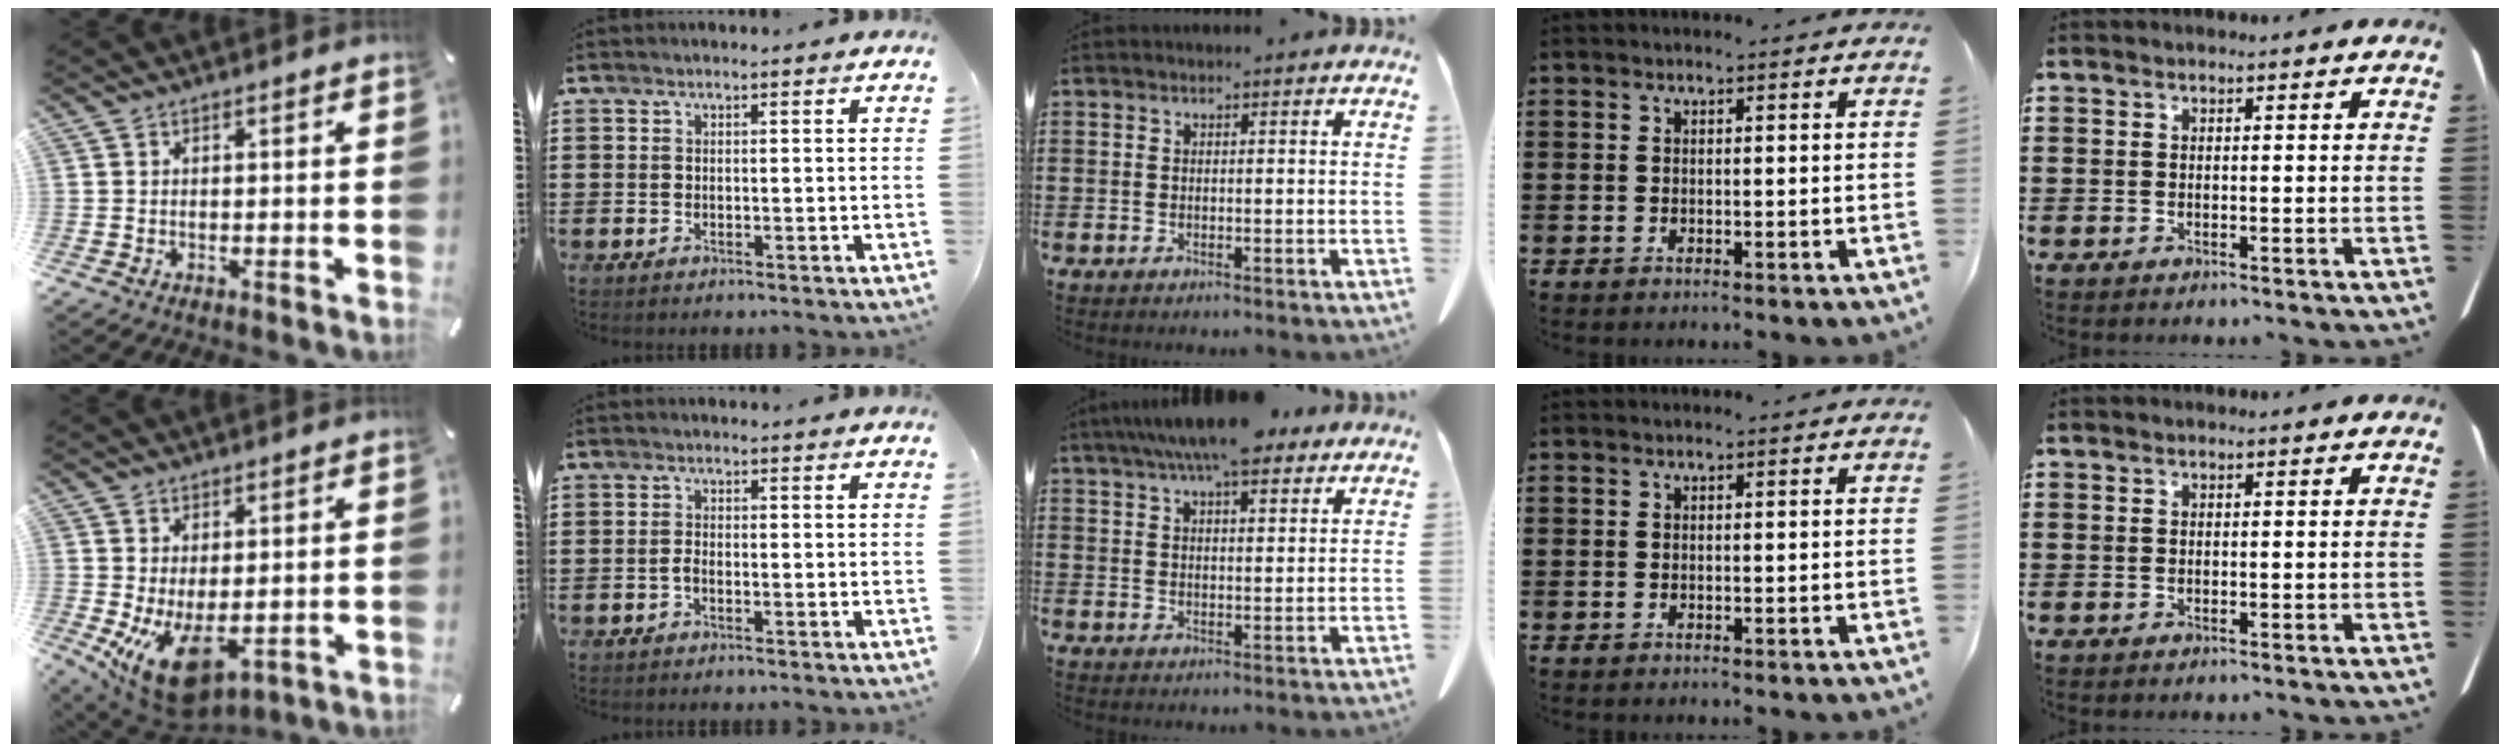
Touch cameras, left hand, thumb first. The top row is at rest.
{"thumb": {"total": 12.0, "force": [-2.5, 6.6, 9.7], "torque": [-0.166, -0.001, -0.028]}, "index": {"total": 1.2, "force": [-0.8, 0.4, 0.9], "torque": [-0.027, -0.003, -0.018]}, "middle": {"total": 7.9, "force": [6.1, 2.1, 4.5], "torque": [-0.095, -0.006, 0.111]}}